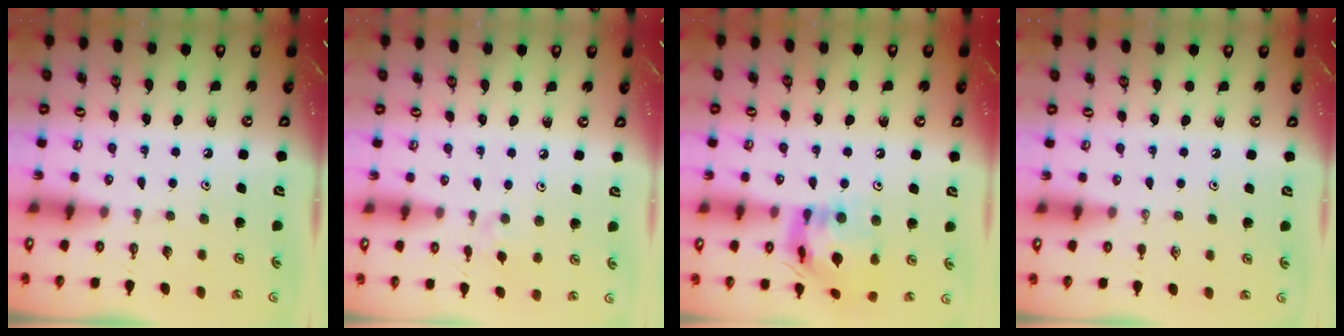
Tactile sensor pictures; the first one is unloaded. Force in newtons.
{"total": 1.9, "press": 1.8, "slide": 0.4}
{"total": 15.4, "press": 15.3, "slide": 1.8}
{"total": 0.0}